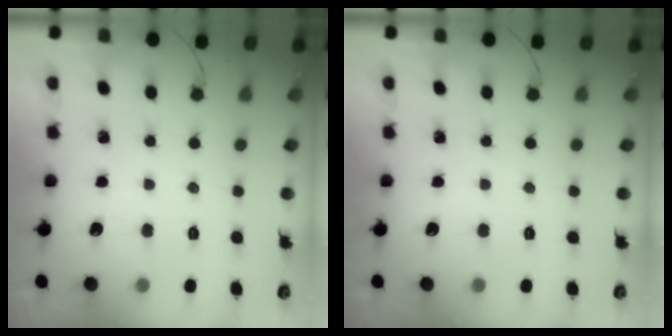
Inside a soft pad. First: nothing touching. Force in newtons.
{"total": 0.0}